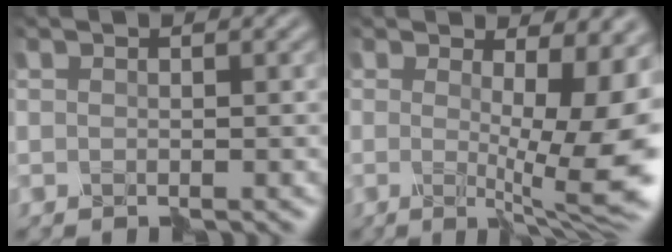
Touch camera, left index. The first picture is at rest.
{"total": 9.1, "force": [-0.2, 2.0, 8.9], "torque": [-0.116, -0.012, -0.003]}